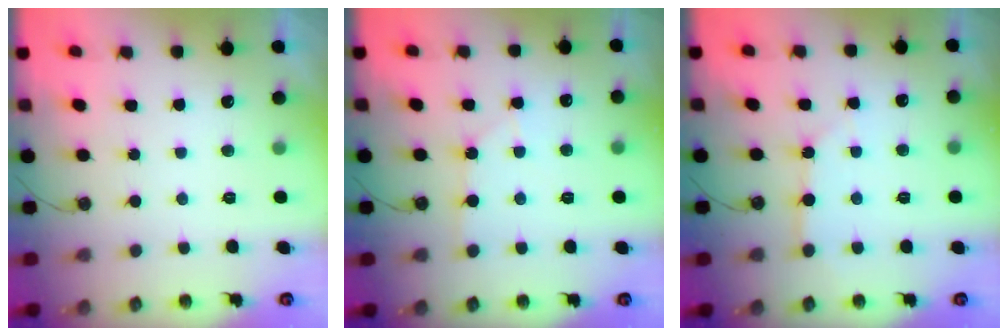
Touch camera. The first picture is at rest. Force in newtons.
{"total": 4.4, "press": 4.3, "slide": 0.7}
{"total": 2.6, "press": 2.6, "slide": 0.3}